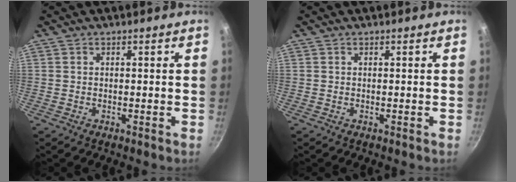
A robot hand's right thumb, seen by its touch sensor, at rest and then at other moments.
{"total": 0.0}